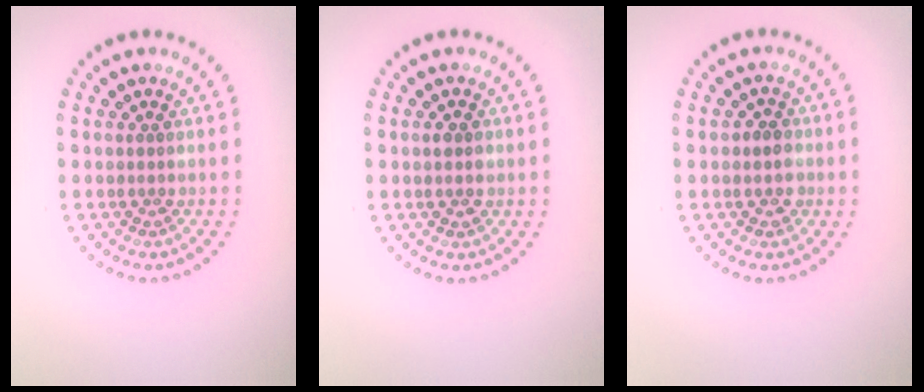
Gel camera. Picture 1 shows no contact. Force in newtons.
{"total": 1.3, "press": 1.3, "slide": 0.1}
{"total": 1.9, "press": 1.9, "slide": 0.6}